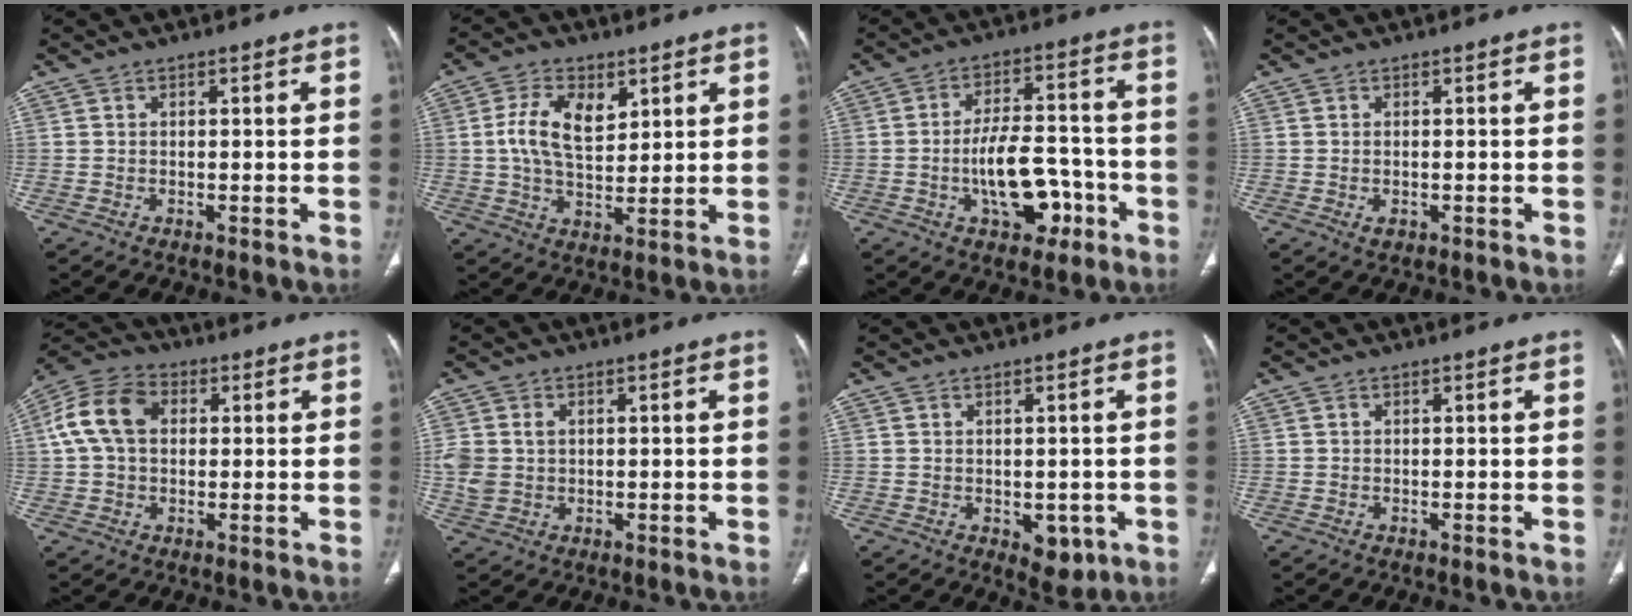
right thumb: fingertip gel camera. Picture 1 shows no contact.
{"total": 9.8, "force": [3.0, 5.7, 7.3], "torque": [-0.120, -0.009, 0.055]}
{"total": 11.6, "force": [-4.1, 6.3, 8.8], "torque": [-0.121, 0.042, -0.057]}
{"total": 1.5, "force": [-0.4, 0.9, 1.1], "torque": [-0.020, 0.001, -0.002]}
{"total": 11.0, "force": [2.0, 7.9, 7.5], "torque": [-0.142, 0.027, 0.029]}
{"total": 5.7, "force": [0.6, 4.5, 3.5], "torque": [-0.075, 0.005, 0.019]}
{"total": 4.5, "force": [-1.1, 2.8, 3.3], "torque": [-0.021, -0.005, -0.001]}
{"total": 0.0}